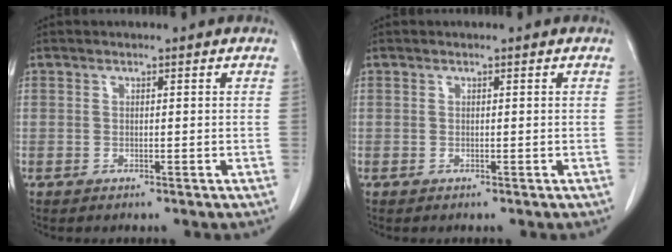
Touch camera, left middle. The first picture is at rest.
{"total": 0.0}